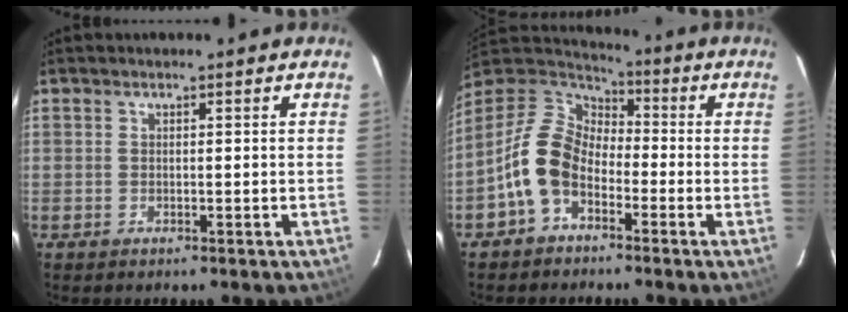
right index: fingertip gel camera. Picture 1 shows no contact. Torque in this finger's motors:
{"motor_torque": [1.32, -0.82, 0.47, 0.14]}